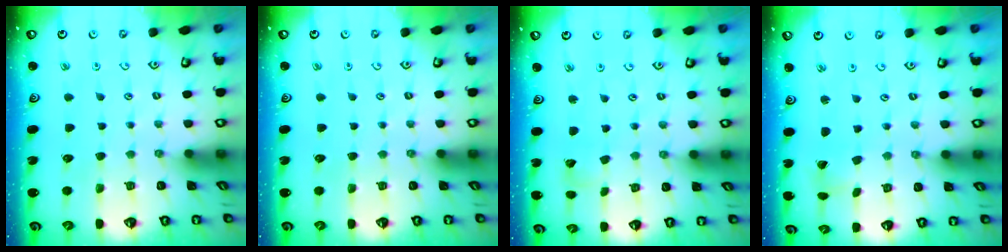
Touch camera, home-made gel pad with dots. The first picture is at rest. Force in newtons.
{"total": 0.0}
{"total": 2.1, "press": 2.1, "slide": 0.2}
{"total": 1.3, "press": 1.3, "slide": 0.1}